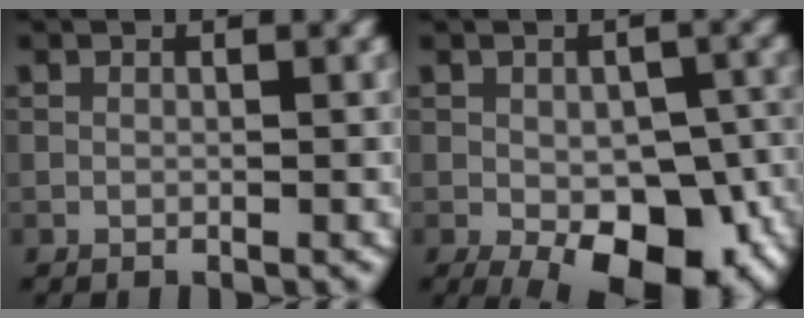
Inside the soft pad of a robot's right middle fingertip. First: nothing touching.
{"total": 10.0, "force": [-4.1, 4.9, 7.7], "torque": [-0.108, -0.019, -0.050]}